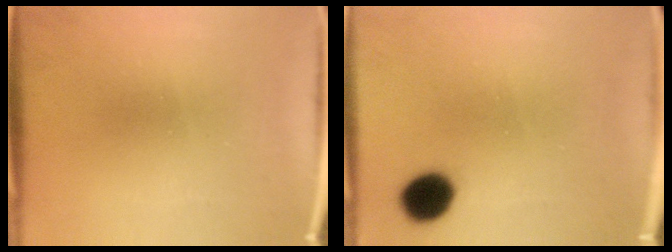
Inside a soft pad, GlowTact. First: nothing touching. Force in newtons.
{"total": 7.8}